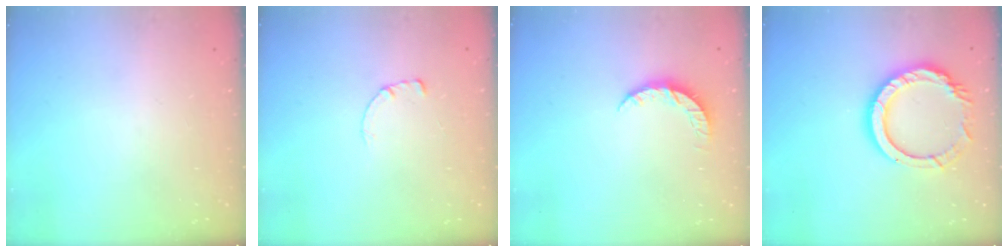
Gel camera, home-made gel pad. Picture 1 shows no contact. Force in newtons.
{"total": 0.7, "press": 0.7, "slide": 0.2}
{"total": 5.2, "press": 5.1, "slide": 0.4}
{"total": 13.2, "press": 13.1, "slide": 1.1}